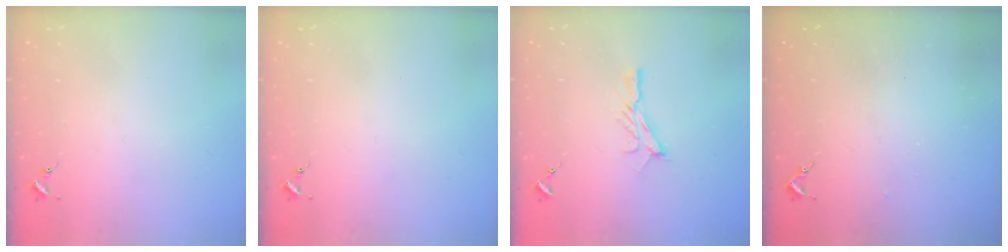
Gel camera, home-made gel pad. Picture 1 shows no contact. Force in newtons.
{"total": 0.0}
{"total": 8.3, "press": 8.3, "slide": 0.6}
{"total": 2.6, "press": 2.5, "slide": 0.3}